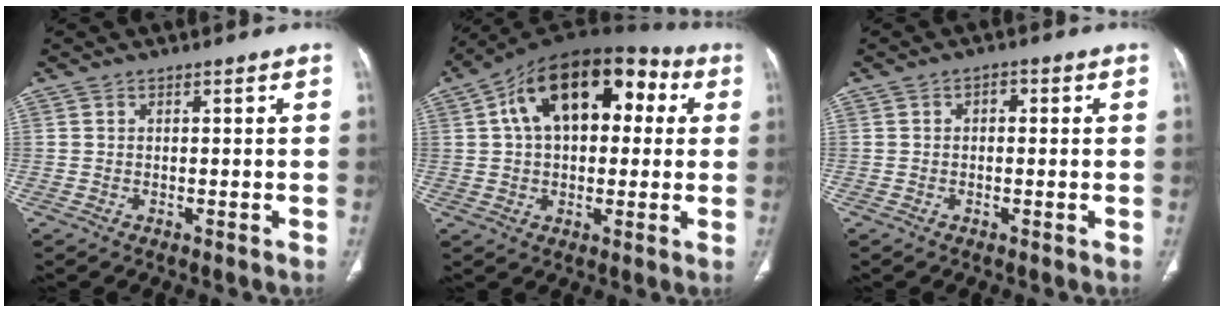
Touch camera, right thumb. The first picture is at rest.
{"total": 20.2, "force": [5.1, 11.9, 15.4], "torque": [-0.216, 0.038, 0.070]}
{"total": 1.8, "force": [0.2, 1.2, 1.3], "torque": [-0.011, 0.006, -0.002]}